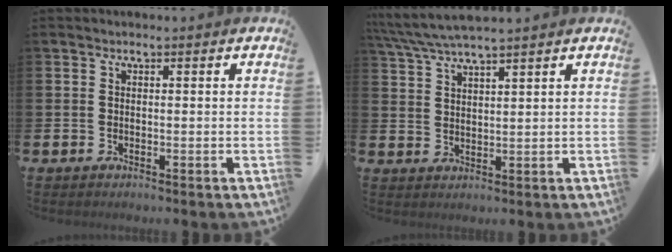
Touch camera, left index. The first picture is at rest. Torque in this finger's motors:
{"motor_torque": [0.08, -0.15, 0.80, 0.21]}